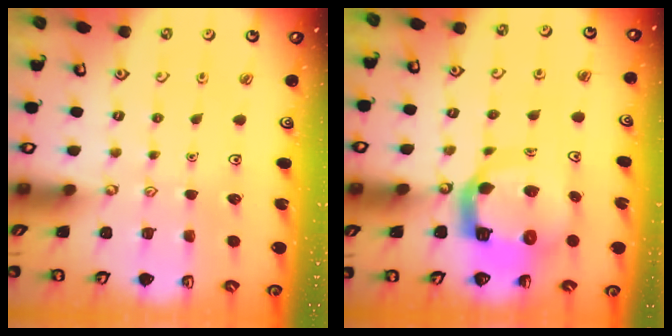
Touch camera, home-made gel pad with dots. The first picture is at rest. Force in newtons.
{"total": 11.1, "press": 11.0, "slide": 1.5}